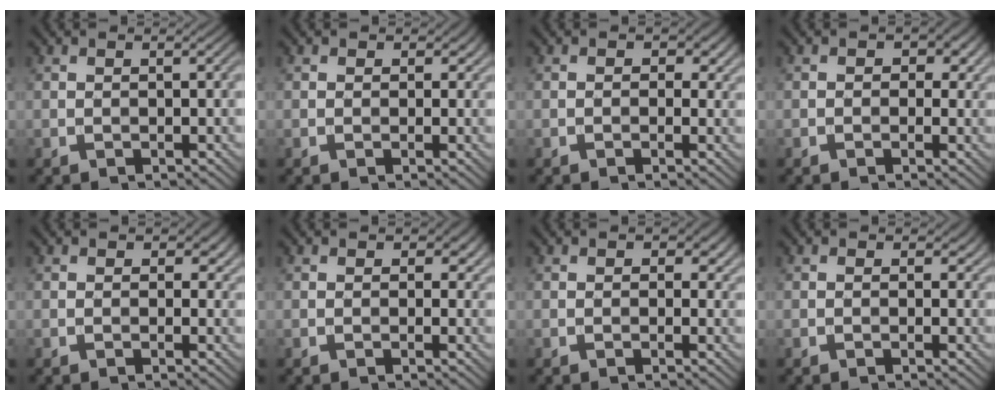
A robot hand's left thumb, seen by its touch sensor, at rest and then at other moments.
{"total": 1.4, "force": [0.4, 1.2, 0.4], "torque": [-0.010, -0.005, 0.004]}
{"total": 2.2, "force": [0.4, 1.8, 1.3], "torque": [-0.023, -0.006, -0.001]}
{"total": 2.6, "force": [0.5, 2.2, 1.4], "torque": [-0.021, 0.000, 0.000]}
{"total": 2.0, "force": [0.7, 1.6, 0.9], "torque": [-0.021, -0.007, 0.007]}
{"total": 1.9, "force": [0.8, 1.5, 0.9], "torque": [-0.021, -0.006, 0.008]}
{"total": 2.2, "force": [0.7, 1.8, 1.1], "torque": [-0.024, -0.007, 0.005]}
{"total": 1.0, "force": [0.2, 0.9, 0.5], "torque": [-0.010, -0.005, 0.001]}